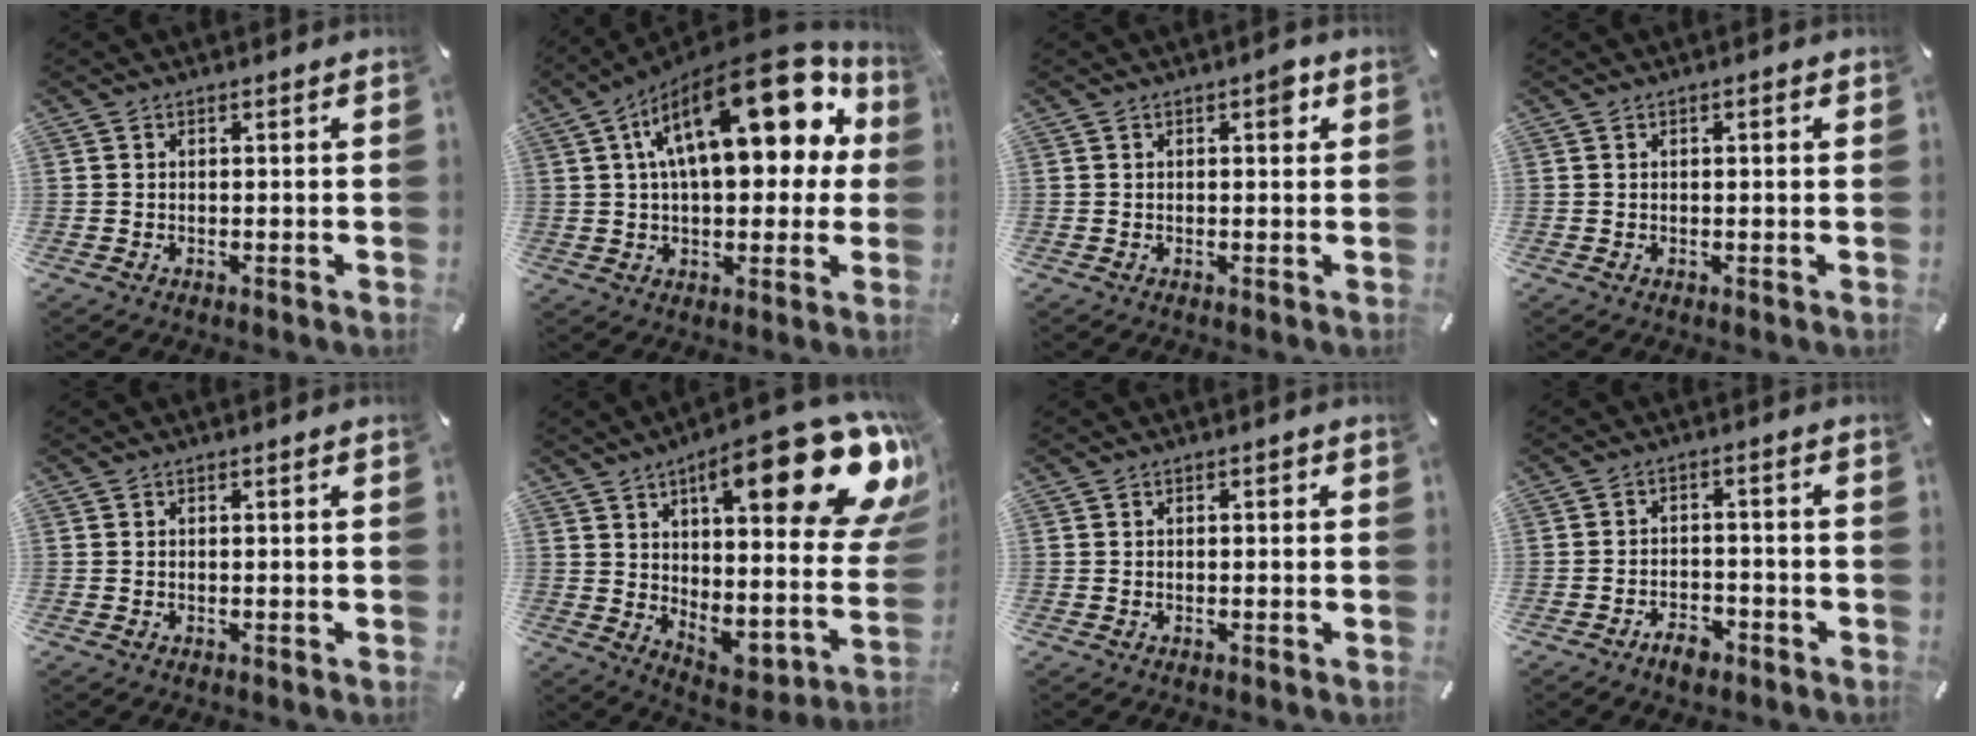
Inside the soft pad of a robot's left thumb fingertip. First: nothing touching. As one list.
[{"total": 25.2, "force": [9.0, 11.2, 20.7], "torque": [-0.336, -0.040, 0.142]}, {"total": 3.0, "force": [0.9, 1.5, 2.5], "torque": [-0.021, -0.002, 0.005]}, {"total": 0.9, "force": [0.2, 0.4, 0.8], "torque": [-0.015, 0.004, 0.001]}, {"total": 0.0}, {"total": 24.7, "force": [10.5, 10.0, 20.0], "torque": [-0.242, -0.094, 0.177]}, {"total": 0.8, "force": [0.0, 0.5, 0.6], "torque": [-0.011, 0.004, -0.002]}, {"total": 4.5, "force": [-3.4, 2.2, 2.0], "torque": [-0.038, 0.017, -0.064]}]